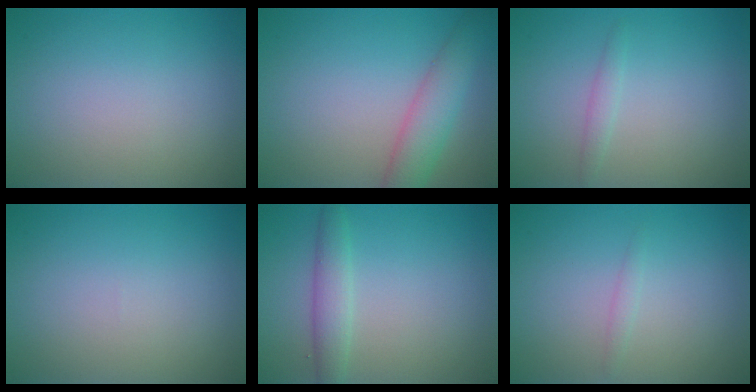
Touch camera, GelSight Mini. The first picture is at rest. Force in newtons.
{"total": 4.0, "press": 4.0, "slide": 0.1}
{"total": 0.9, "press": 0.9, "slide": 0.1}
{"total": 0.0}
{"total": 2.4, "press": 2.4, "slide": 0.1}
{"total": 0.6, "press": 0.6, "slide": 0.0}